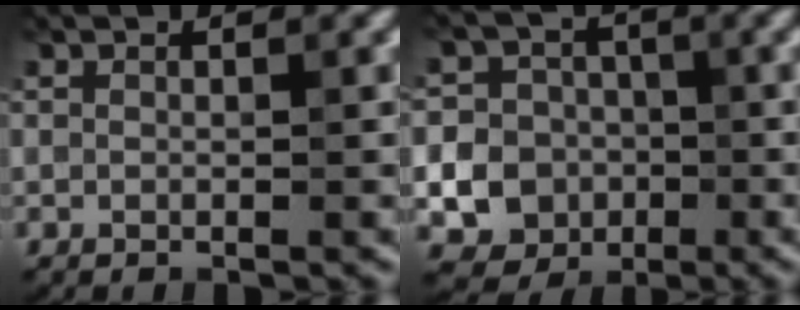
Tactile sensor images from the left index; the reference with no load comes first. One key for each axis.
{"total": 13.7, "fx": -3.9, "fy": 12.7, "fz": 3.2, "tx": -0.084, "ty": -0.014, "tz": -0.088}